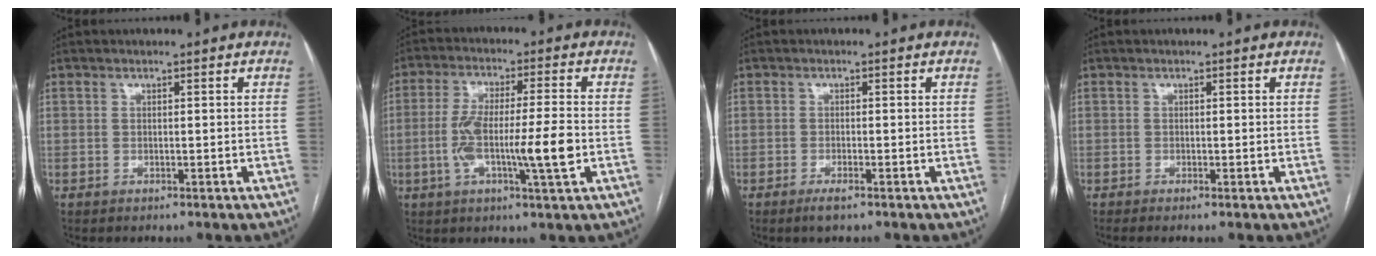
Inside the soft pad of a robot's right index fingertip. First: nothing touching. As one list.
[{"total": 11.3, "force": [-2.4, 0.7, 11.0], "torque": [-0.205, 0.003, -0.045]}, {"total": 2.3, "force": [-1.5, 0.3, 1.7], "torque": [-0.032, -0.003, -0.026]}, {"total": 0.8, "force": [-0.5, -0.1, 0.6], "torque": [-0.014, -0.001, -0.010]}]